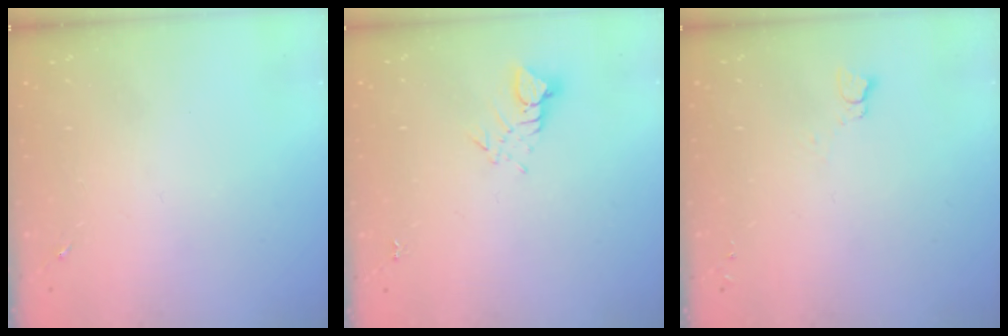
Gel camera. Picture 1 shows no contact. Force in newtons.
{"total": 3.1, "press": 3.1, "slide": 0.1}
{"total": 2.7, "press": 2.7, "slide": 0.3}